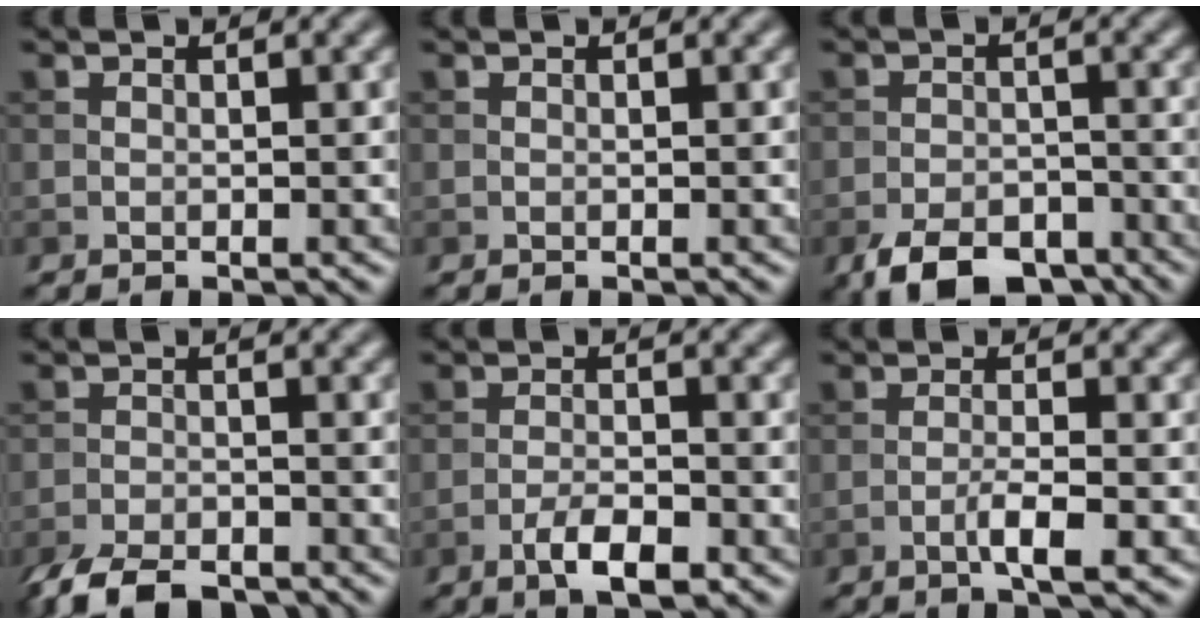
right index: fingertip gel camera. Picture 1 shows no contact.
{"total": 0.0}
{"total": 6.6, "force": [-4.6, 3.1, 3.4], "torque": [-0.053, -0.009, -0.080]}
{"total": 5.8, "force": [-4.6, 2.1, 2.8], "torque": [-0.045, -0.011, -0.090]}
{"total": 3.6, "force": [-2.0, 1.1, 2.7], "torque": [-0.052, 0.002, -0.039]}
{"total": 2.9, "force": [-1.2, 0.5, 2.6], "torque": [-0.045, 0.005, -0.025]}